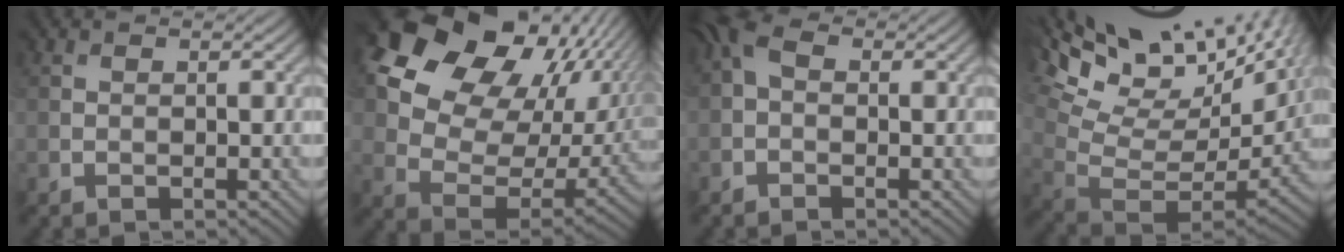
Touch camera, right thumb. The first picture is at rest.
{"total": 20.4, "force": [10.1, 13.7, 11.2], "torque": [-0.249, 0.044, 0.204]}
{"total": 3.6, "force": [0.2, 2.4, 2.7], "torque": [-0.060, 0.013, -0.011]}
{"total": 16.8, "force": [9.6, 6.6, 12.0], "torque": [-0.234, 0.039, 0.190]}